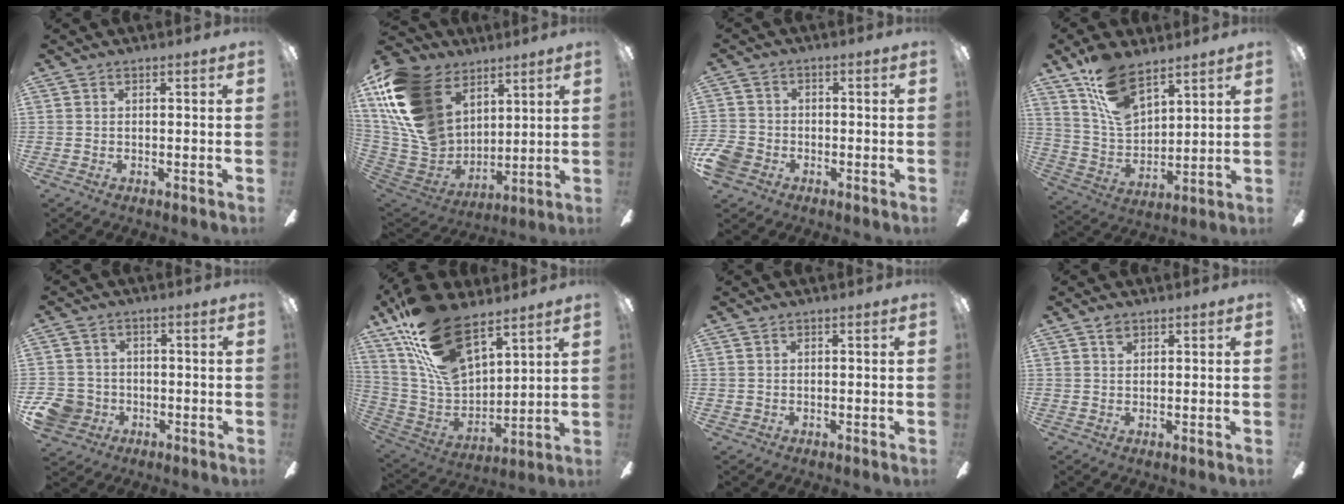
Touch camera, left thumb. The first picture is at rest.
{"total": 22.1, "force": [10.2, 15.1, 12.5], "torque": [-0.296, -0.040, 0.190]}
{"total": 5.8, "force": [-2.6, 4.6, 2.4], "torque": [-0.062, 0.018, -0.051]}
{"total": 14.8, "force": [9.8, 7.4, 8.2], "torque": [-0.159, -0.039, 0.186]}
{"total": 8.3, "force": [-2.7, 7.4, 2.7], "torque": [-0.071, 0.027, -0.046]}
{"total": 21.9, "force": [14.7, 9.8, 13.0], "torque": [-0.269, -0.088, 0.267]}
{"total": 0.8, "force": [0.2, 0.8, 0.1], "torque": [-0.002, 0.006, 0.003]}
{"total": 1.8, "force": [1.3, 1.1, 0.7], "torque": [-0.009, -0.003, 0.023]}